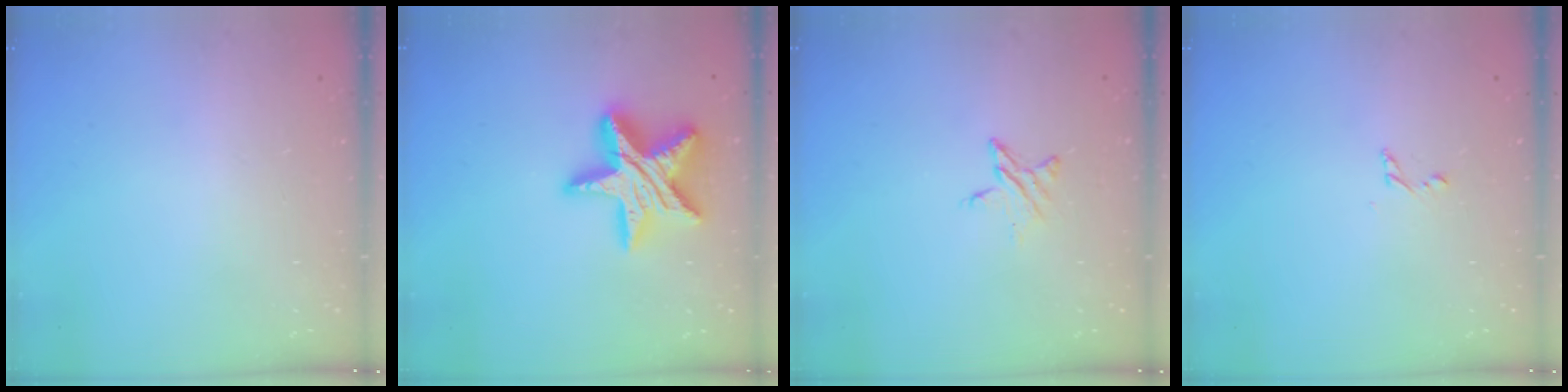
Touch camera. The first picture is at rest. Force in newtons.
{"total": 19.2, "press": 19.2, "slide": 1.4}
{"total": 5.0, "press": 5.0, "slide": 0.6}
{"total": 2.5, "press": 2.5, "slide": 0.2}